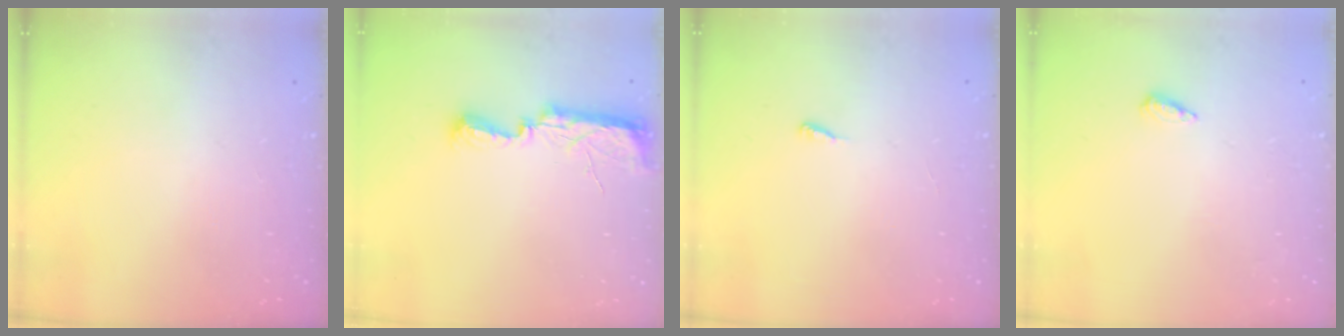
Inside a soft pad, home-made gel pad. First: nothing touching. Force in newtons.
{"total": 7.9, "press": 7.8, "slide": 0.8}
{"total": 4.1, "press": 4.0, "slide": 0.5}
{"total": 4.1, "press": 4.1, "slide": 0.5}